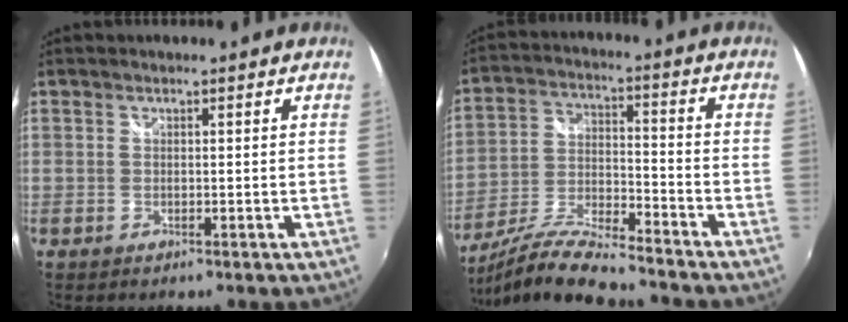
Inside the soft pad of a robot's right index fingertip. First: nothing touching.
{"total": 14.9, "force": [-13.1, 1.5, 6.9], "torque": [-0.149, -0.021, -0.243]}